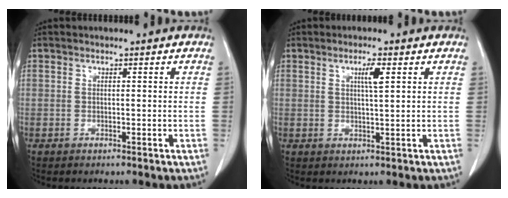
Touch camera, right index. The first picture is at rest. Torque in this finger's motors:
{"motor_torque": [0.10, 0.09, 0.02, 0.04]}